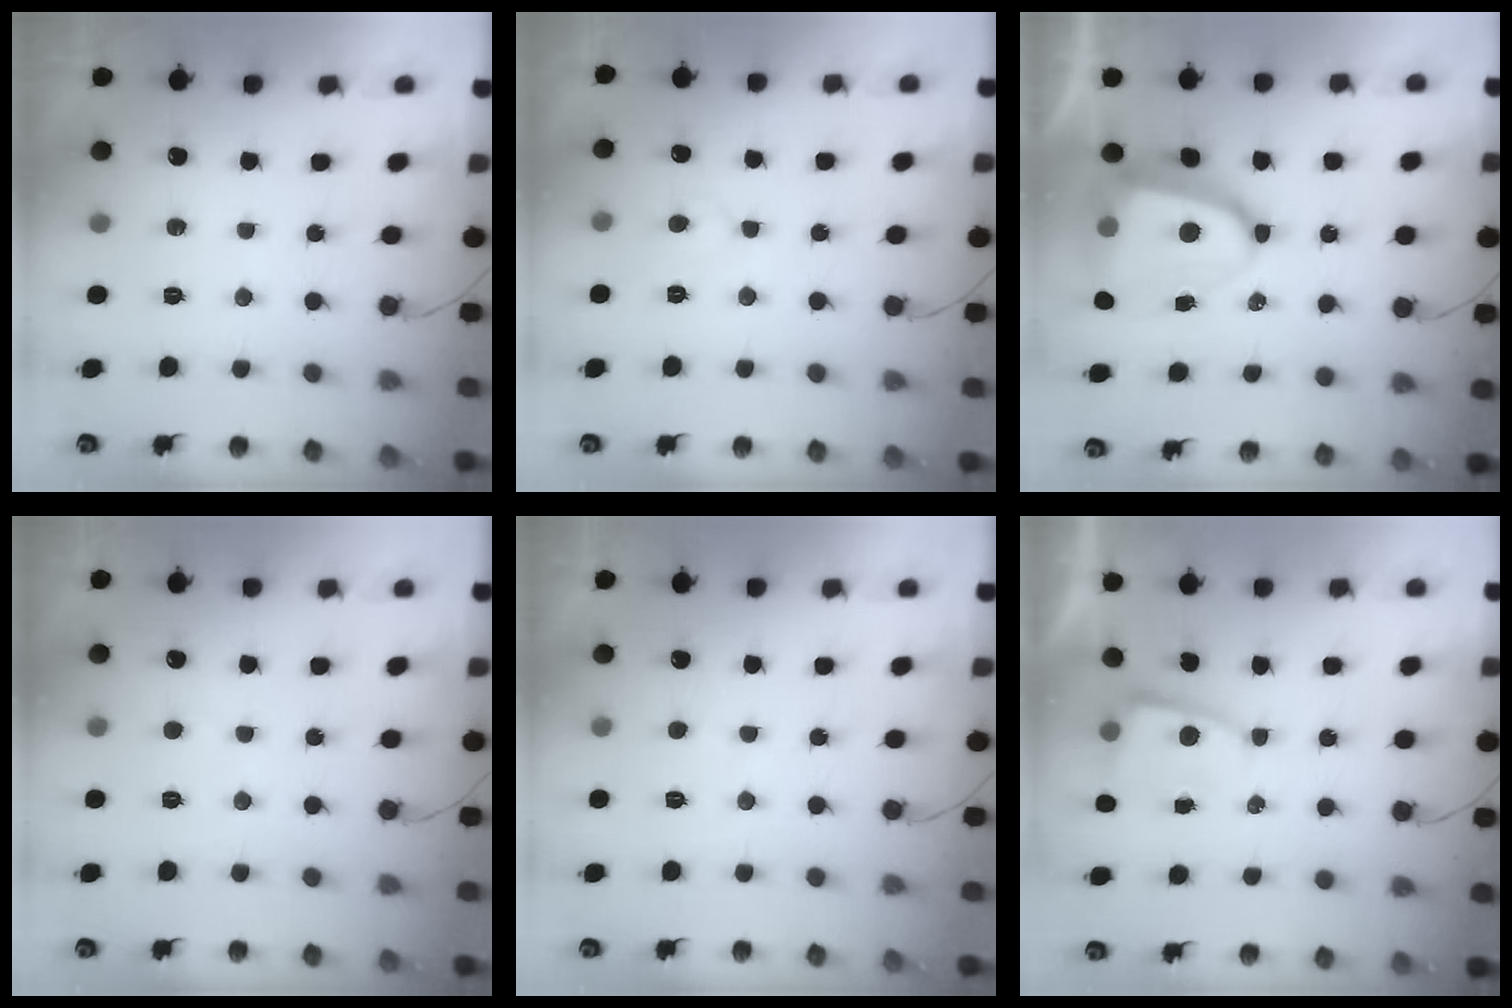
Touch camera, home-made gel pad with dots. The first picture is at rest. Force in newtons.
{"total": 4.7, "press": 4.6, "slide": 0.5}
{"total": 12.5, "press": 12.4, "slide": 2.0}
{"total": 2.0, "press": 2.0, "slide": 0.2}
{"total": 2.1, "press": 2.1, "slide": 0.2}
{"total": 2.6, "press": 2.6, "slide": 0.3}